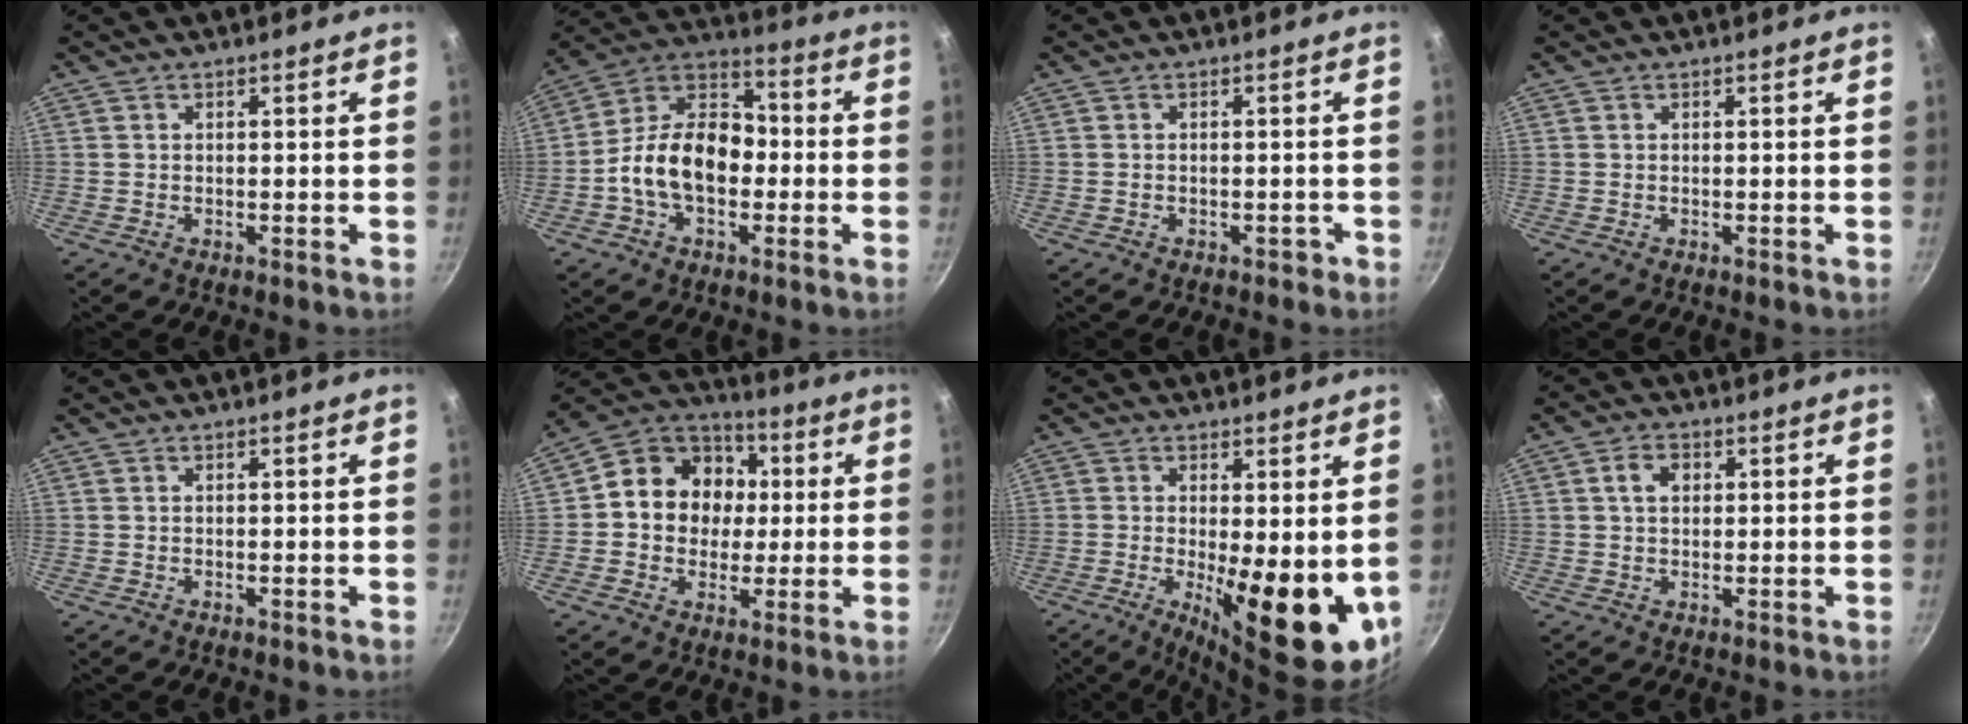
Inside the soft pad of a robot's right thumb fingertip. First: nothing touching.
{"total": 15.6, "force": [-2.6, 10.5, 11.2], "torque": [-0.153, 0.047, -0.064]}
{"total": 1.2, "force": [-0.8, 0.7, 0.5], "torque": [0.002, 0.018, -0.001]}
{"total": 0.0}
{"total": 0.0}
{"total": 15.3, "force": [1.4, 13.0, 7.8], "torque": [-0.089, 0.022, 0.006]}
{"total": 14.1, "force": [-1.1, 4.6, 13.3], "torque": [-0.165, -0.020, -0.005]}
{"total": 4.0, "force": [1.0, 2.9, 2.5], "torque": [-0.029, 0.006, 0.013]}